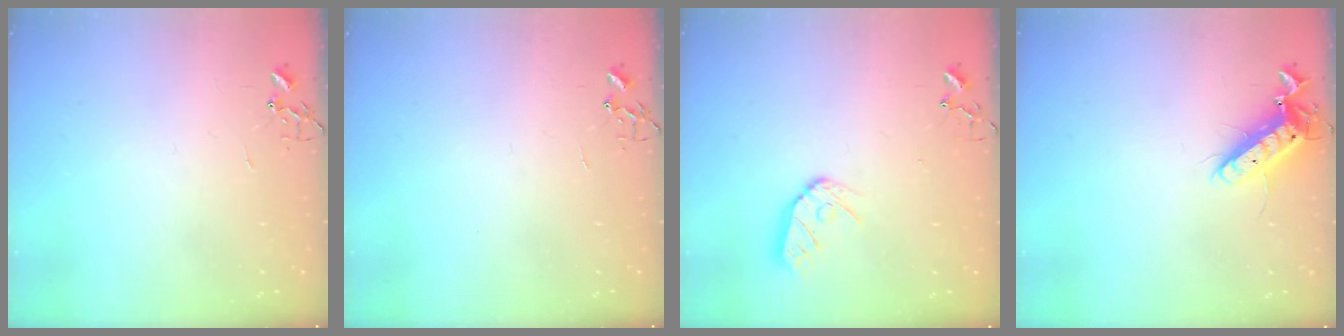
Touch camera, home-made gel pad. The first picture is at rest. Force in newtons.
{"total": 0.0}
{"total": 9.5, "press": 9.5, "slide": 0.8}
{"total": 12.1, "press": 12.0, "slide": 1.8}